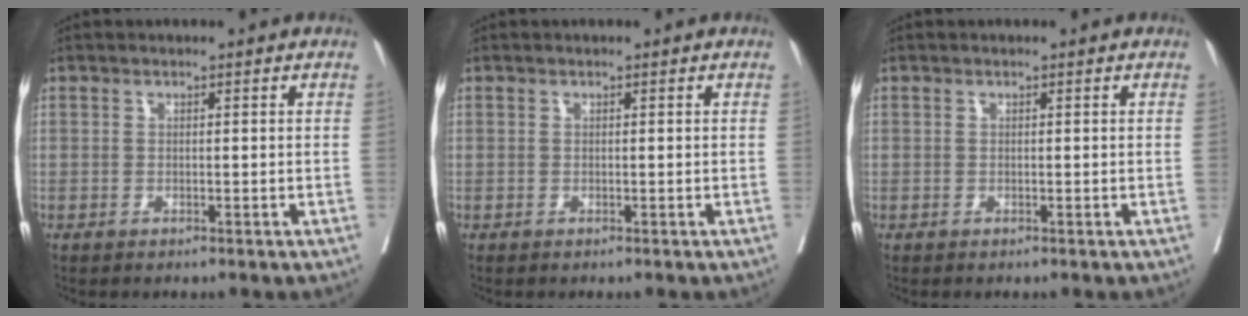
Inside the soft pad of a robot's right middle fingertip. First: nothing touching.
{"total": 0.0}
{"total": 0.0}